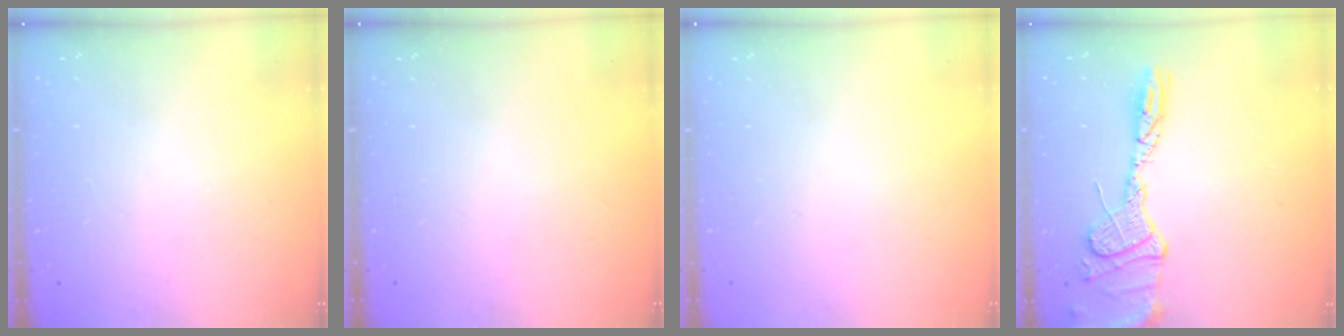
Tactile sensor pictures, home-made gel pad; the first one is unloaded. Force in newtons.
{"total": 0.0}
{"total": 0.0}
{"total": 14.8, "press": 14.8, "slide": 1.1}